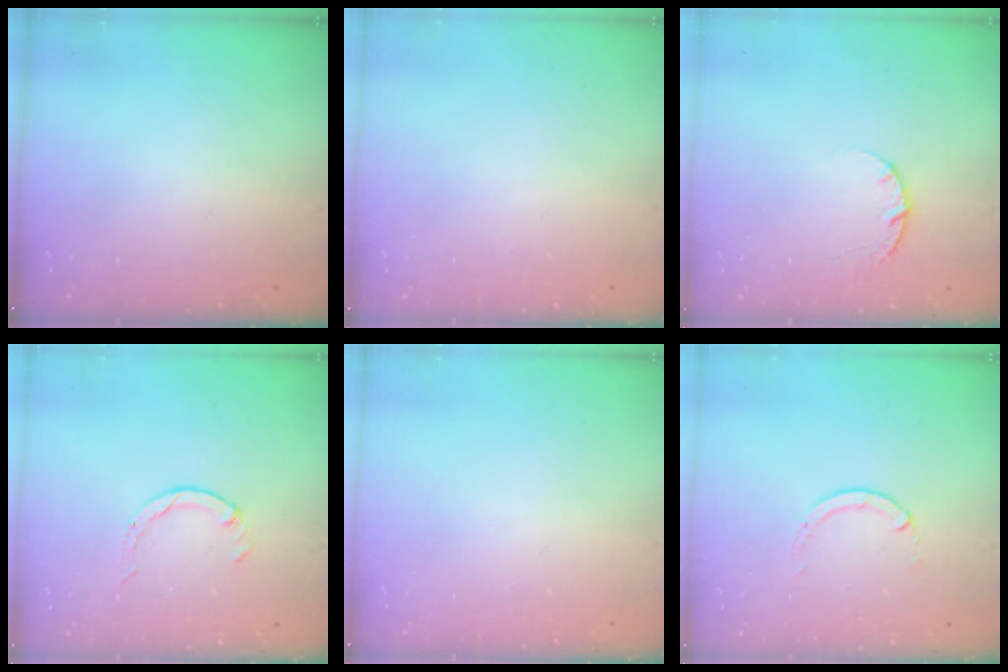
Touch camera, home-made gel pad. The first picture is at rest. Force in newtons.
{"total": 0.0}
{"total": 3.2, "press": 3.1, "slide": 0.5}
{"total": 0.5, "press": 0.5, "slide": 0.1}
{"total": 0.0}
{"total": 0.0}